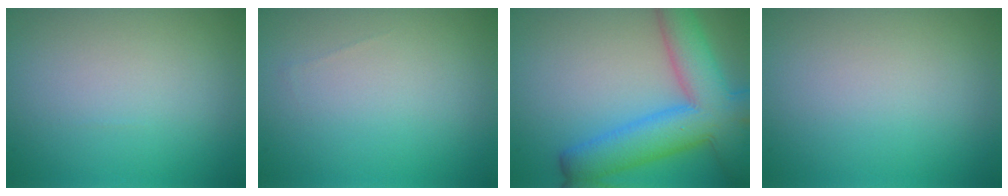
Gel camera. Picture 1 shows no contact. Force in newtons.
{"total": 0.0}
{"total": 9.6, "press": 9.6, "slide": 0.4}
{"total": 0.0}